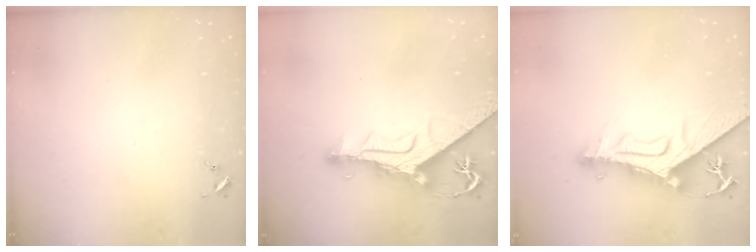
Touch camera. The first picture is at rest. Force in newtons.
{"total": 13.8, "press": 13.7, "slide": 1.3}
{"total": 17.4, "press": 17.3, "slide": 1.7}